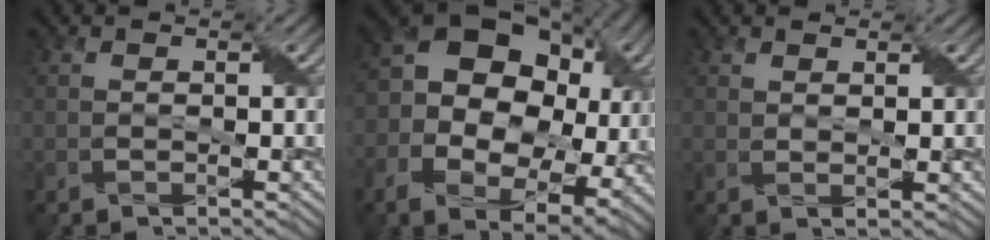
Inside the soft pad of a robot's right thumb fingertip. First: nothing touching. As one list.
[{"total": 16.2, "force": [0.6, 11.5, 11.4], "torque": [-0.211, -0.012, 0.020]}, {"total": 1.4, "force": [1.1, 0.2, 0.7], "torque": [-0.019, -0.001, 0.022]}]